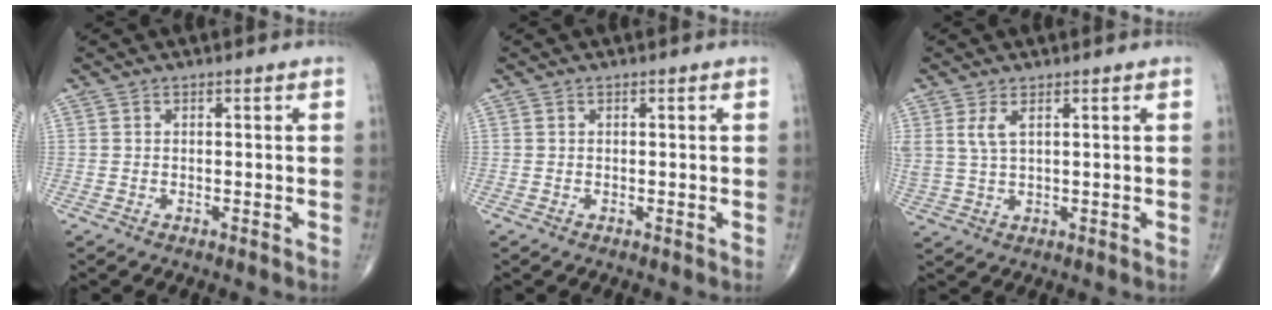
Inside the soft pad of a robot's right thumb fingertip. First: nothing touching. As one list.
[{"total": 0.0}, {"total": 3.8, "force": [1.7, 1.5, 3.1], "torque": [-0.075, -0.003, 0.043]}]